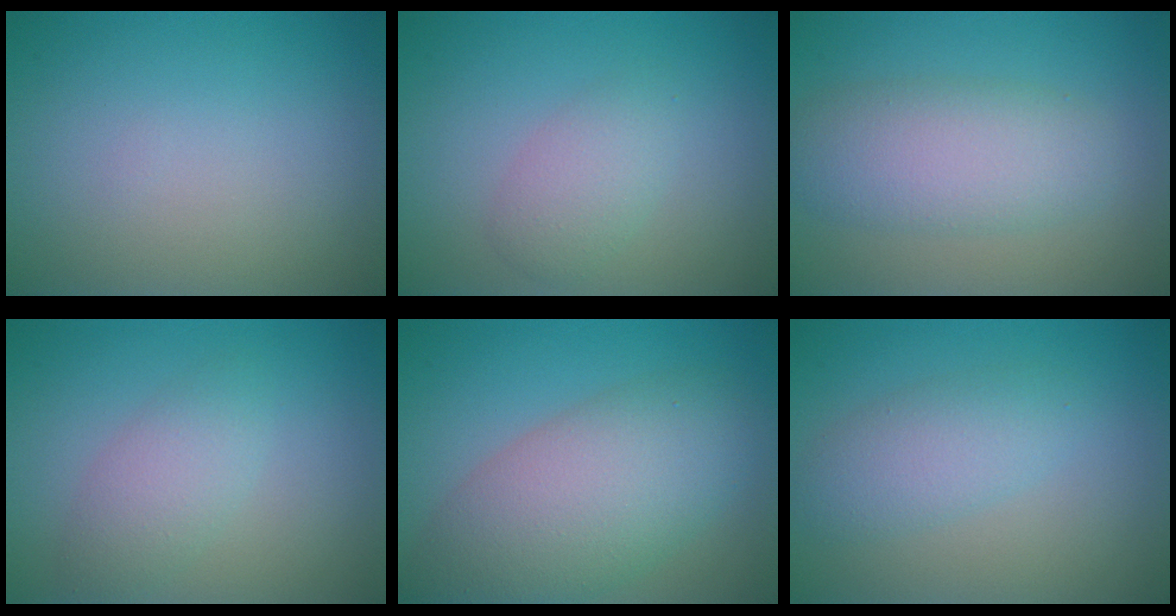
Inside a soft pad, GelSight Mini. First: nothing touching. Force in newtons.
{"total": 2.4, "press": 2.4, "slide": 0.1}
{"total": 5.2, "press": 5.2, "slide": 0.3}
{"total": 2.7, "press": 2.7, "slide": 0.1}
{"total": 8.1, "press": 8.1, "slide": 0.6}
{"total": 3.2, "press": 3.2, "slide": 0.1}